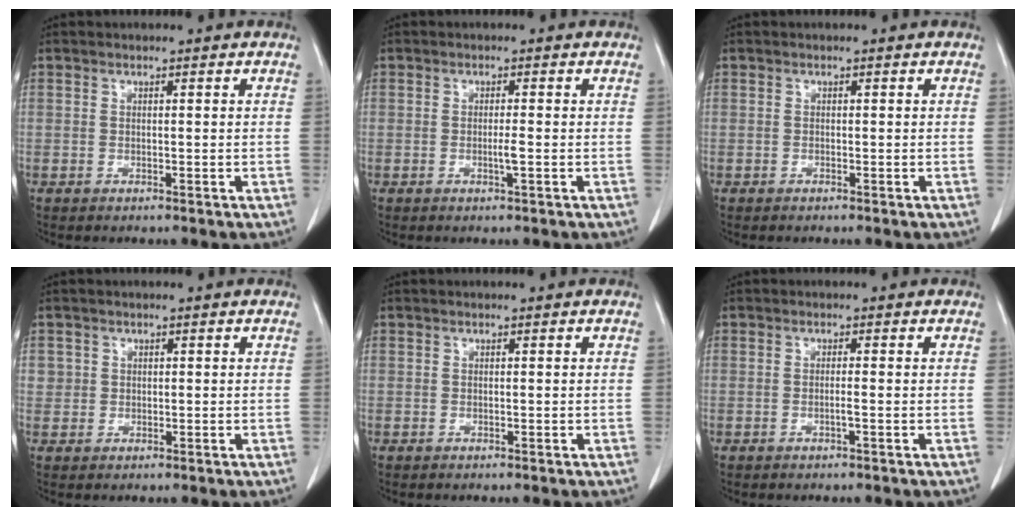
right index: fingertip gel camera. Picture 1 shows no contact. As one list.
[{"total": 1.4, "force": [-0.3, -0.1, 1.3], "torque": [-0.024, -0.001, -0.004]}, {"total": 0.0}, {"total": 1.8, "force": [0.5, 1.7, 0.2], "torque": [0.016, 0.004, 0.008]}, {"total": 0.0}, {"total": 1.0, "force": [-0.3, -0.2, 0.9], "torque": [-0.014, 0.001, -0.004]}]